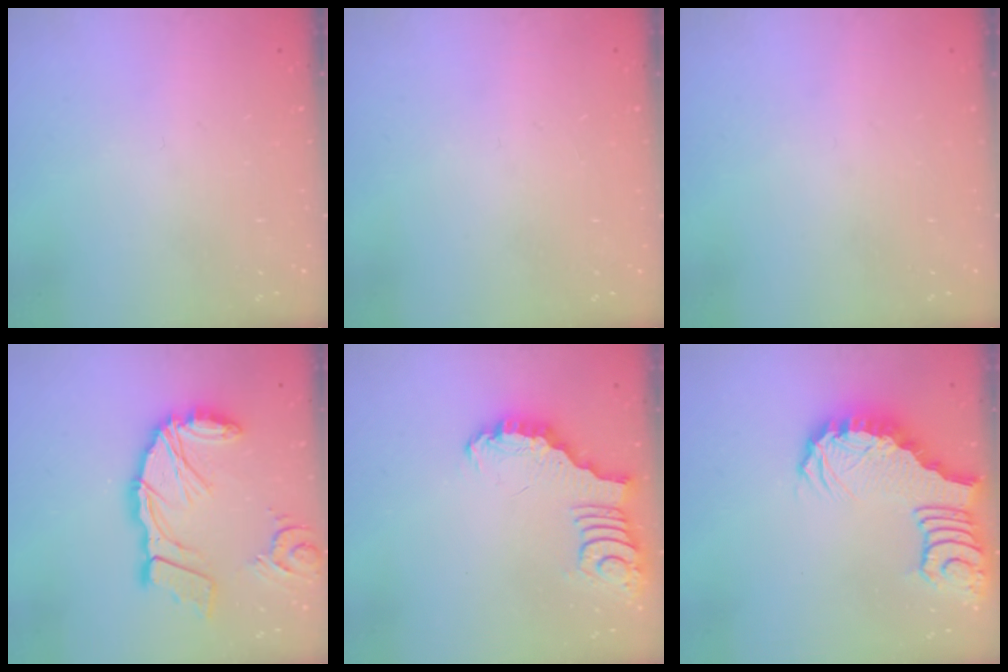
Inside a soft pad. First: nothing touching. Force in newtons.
{"total": 0.0}
{"total": 0.0}
{"total": 17.7, "press": 17.6, "slide": 2.0}
{"total": 3.3, "press": 3.3, "slide": 0.4}
{"total": 3.5, "press": 3.4, "slide": 0.8}